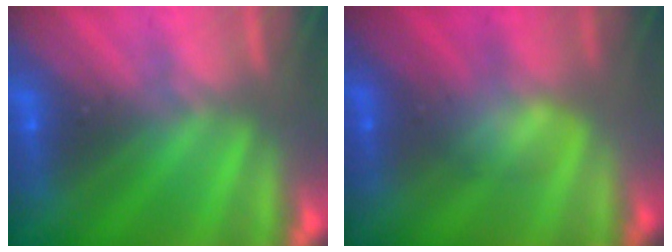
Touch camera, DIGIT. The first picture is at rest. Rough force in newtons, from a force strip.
{"total": 2.8}